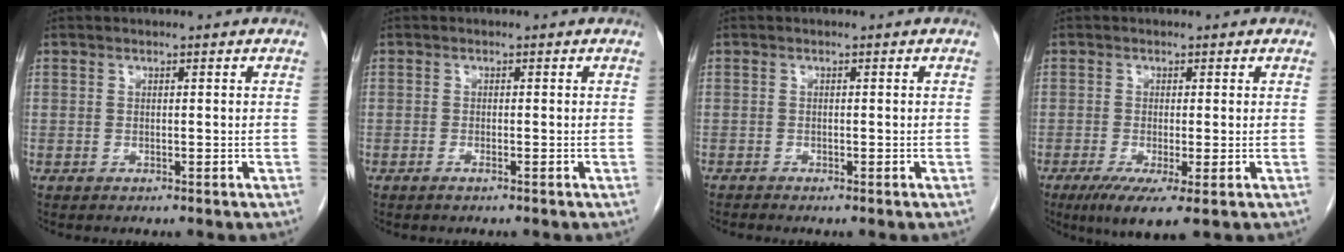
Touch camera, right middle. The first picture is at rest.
{"total": 0.7, "force": [-0.5, 0.0, 0.5], "torque": [-0.012, 0.000, -0.009]}
{"total": 0.5, "force": [-0.5, -0.1, 0.1], "torque": [-0.004, -0.001, -0.012]}
{"total": 6.1, "force": [-2.9, 0.8, 5.4], "torque": [-0.088, -0.017, -0.044]}